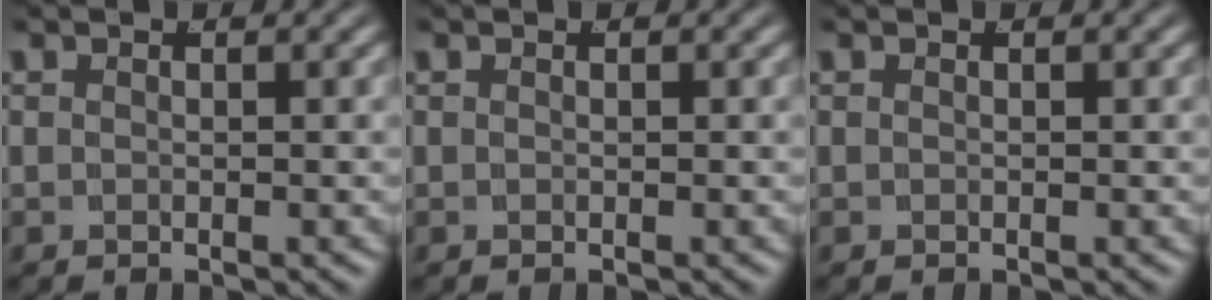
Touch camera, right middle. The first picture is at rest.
{"total": 0.0}
{"total": 0.0}